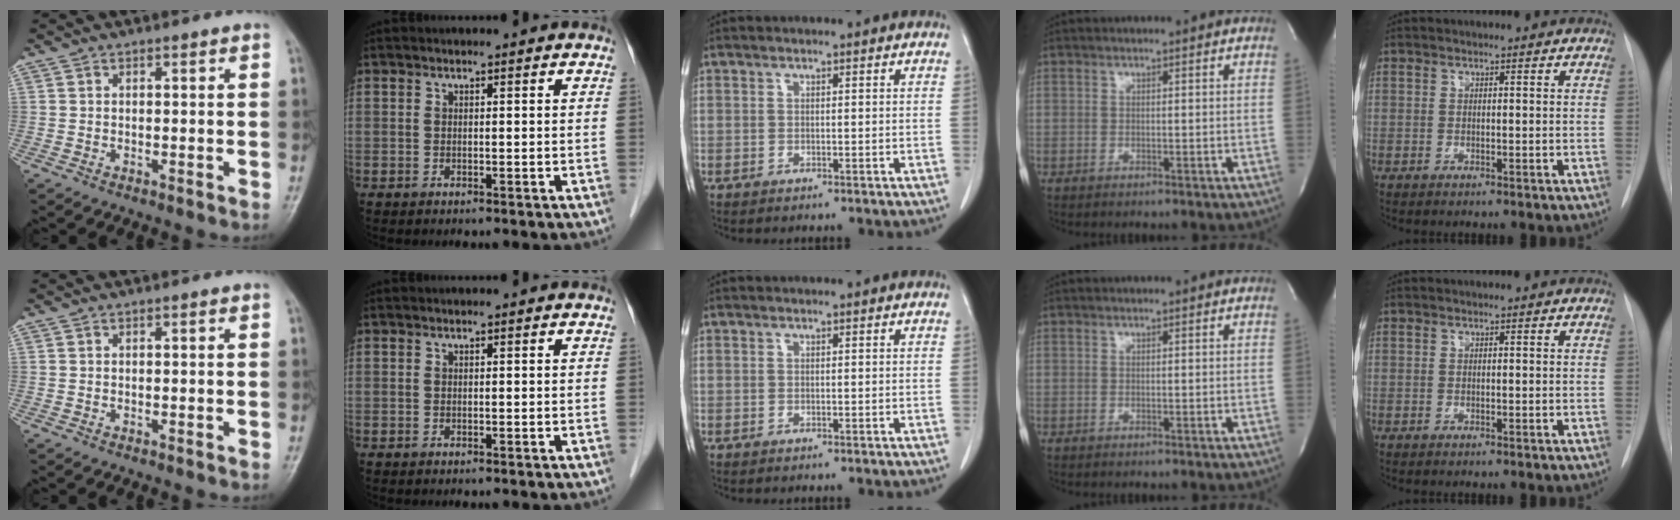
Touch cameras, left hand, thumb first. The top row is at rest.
{}